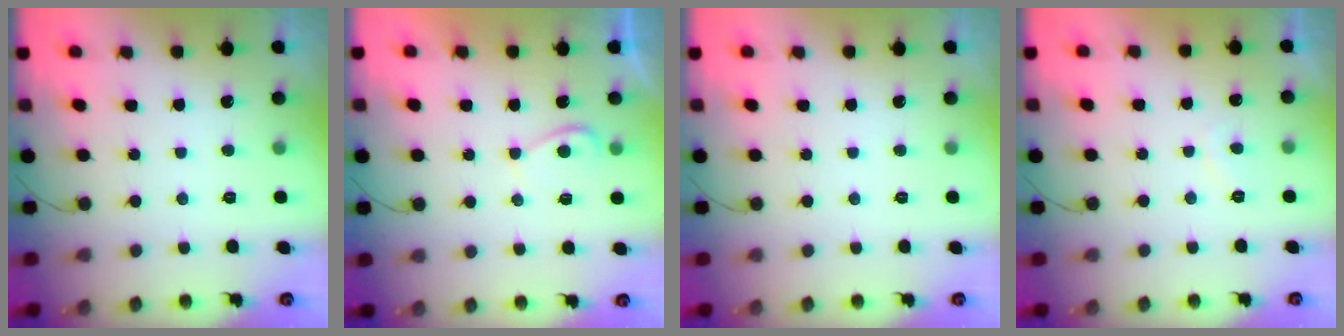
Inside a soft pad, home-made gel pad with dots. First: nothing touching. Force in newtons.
{"total": 2.1, "press": 2.0, "slide": 0.5}
{"total": 0.0}
{"total": 1.3, "press": 1.1, "slide": 0.7}